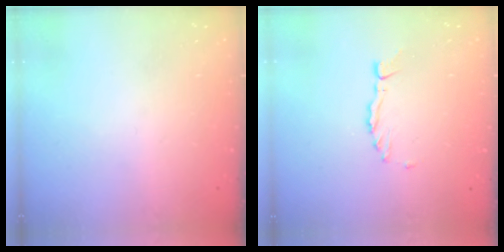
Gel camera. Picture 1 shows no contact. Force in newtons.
{"total": 2.3, "press": 2.2, "slide": 0.4}